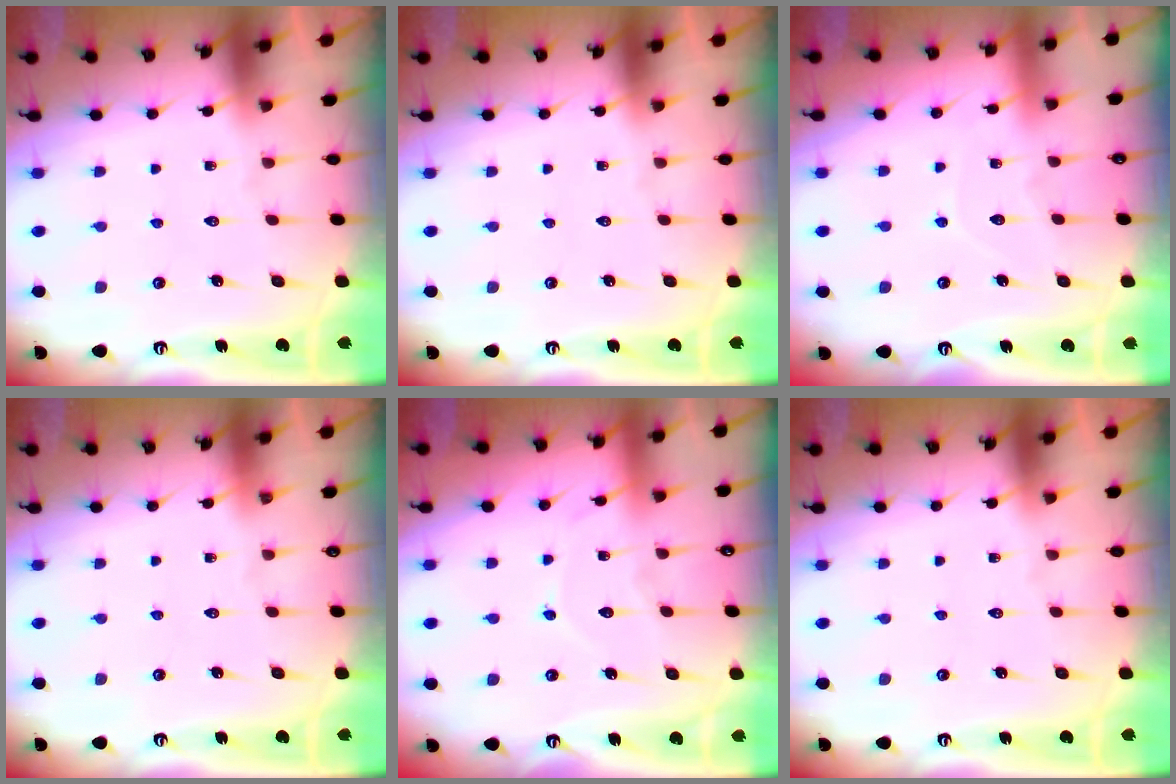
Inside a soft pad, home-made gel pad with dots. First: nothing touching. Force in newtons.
{"total": 0.0}
{"total": 5.3, "press": 5.3, "slide": 0.4}
{"total": 0.0}
{"total": 7.4, "press": 7.4, "slide": 0.8}
{"total": 0.0}